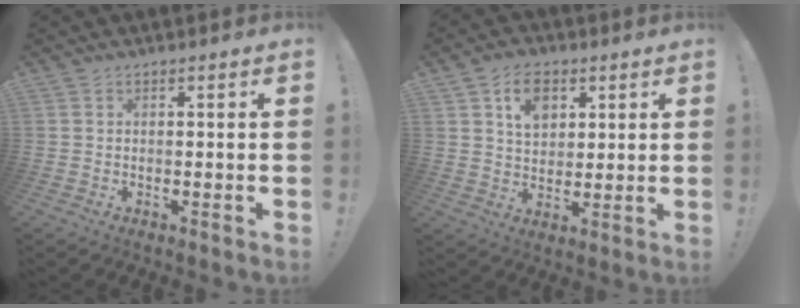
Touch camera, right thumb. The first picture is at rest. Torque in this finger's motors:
{"motor_torque": [-0.40, 0.51, -0.17, 0.22, 0.02]}